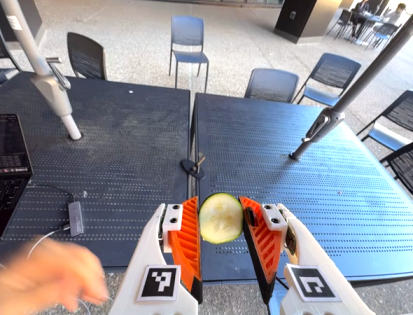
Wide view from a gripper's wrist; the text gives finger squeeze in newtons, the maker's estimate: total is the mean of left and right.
{"total": 8.0, "left": 7.9, "right": 8.0}